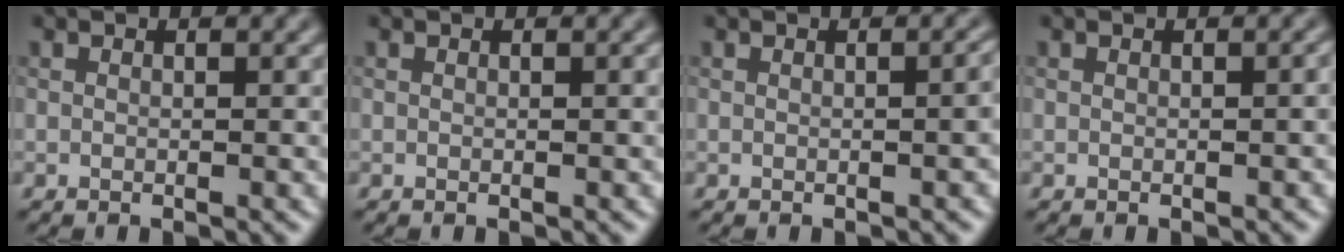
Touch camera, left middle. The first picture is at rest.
{"total": 0.0}
{"total": 2.1, "force": [0.0, 0.8, 1.9], "torque": [-0.015, 0.006, -0.001]}
{"total": 0.8, "force": [-0.1, 0.2, 0.7], "torque": [-0.006, 0.003, 0.000]}